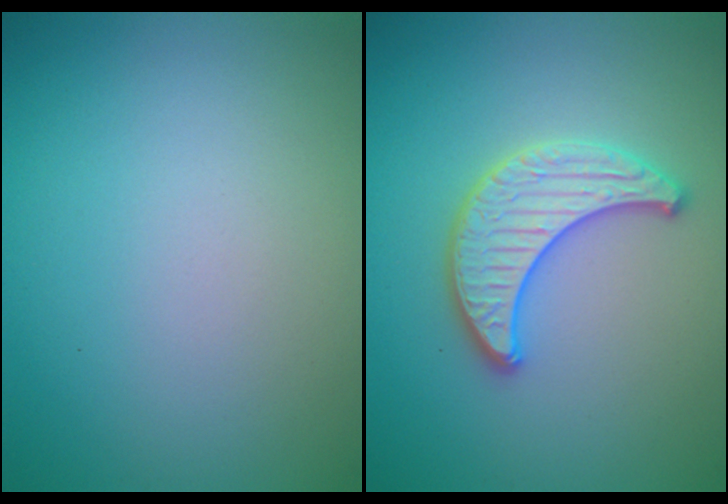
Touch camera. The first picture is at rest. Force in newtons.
{"total": 3.3, "press": 3.2, "slide": 0.4}